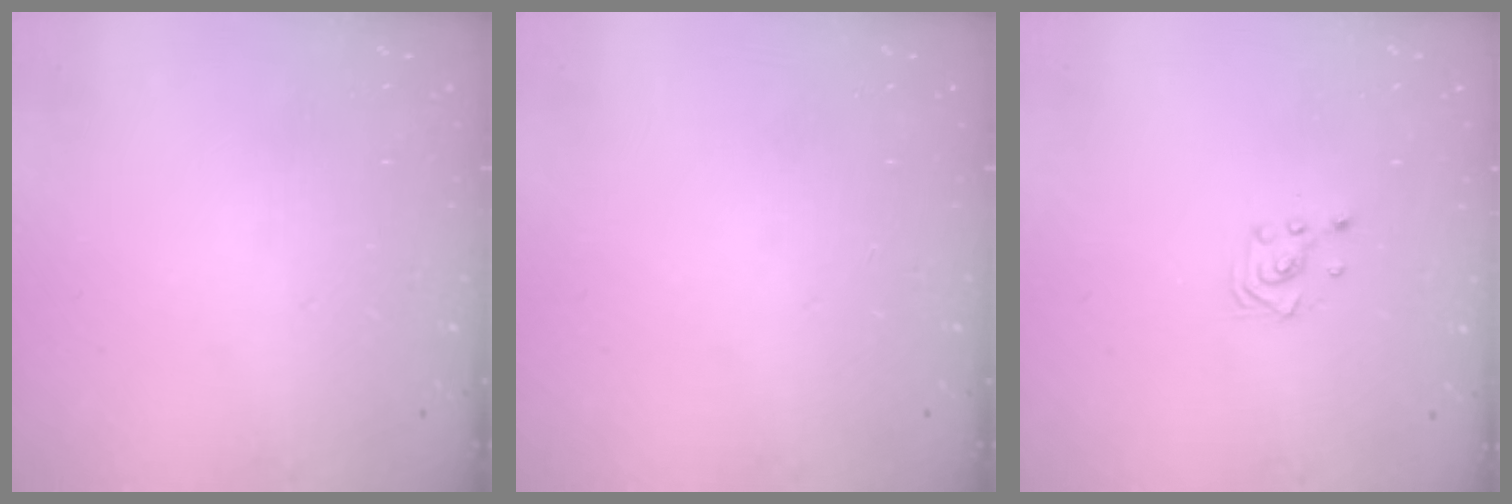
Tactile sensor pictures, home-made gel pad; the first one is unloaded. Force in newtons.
{"total": 0.0}
{"total": 2.8, "press": 2.8, "slide": 0.3}